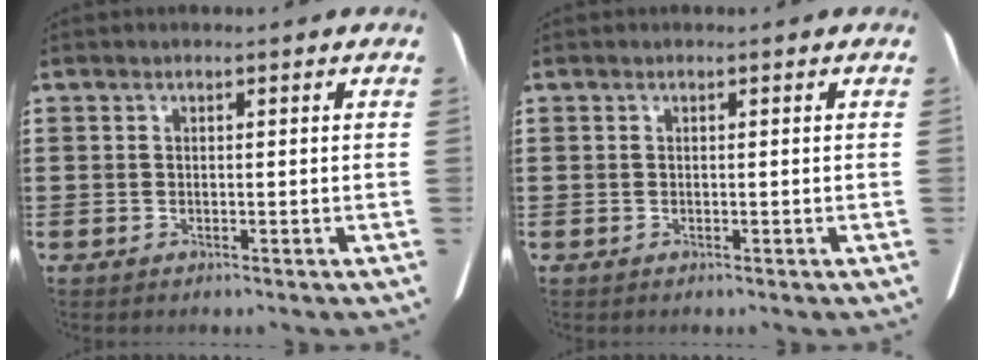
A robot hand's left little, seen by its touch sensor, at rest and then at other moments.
{"total": 0.0}